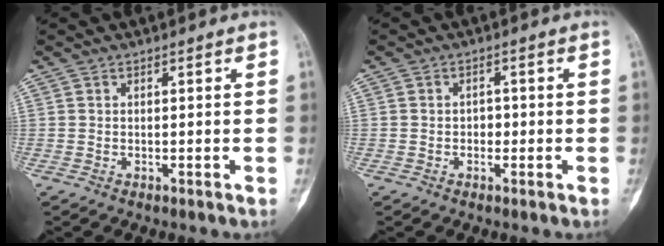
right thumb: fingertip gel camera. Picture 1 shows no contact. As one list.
[{"total": 1.9, "force": [-0.4, 1.7, 0.8], "torque": [0.008, 0.007, -0.010]}]